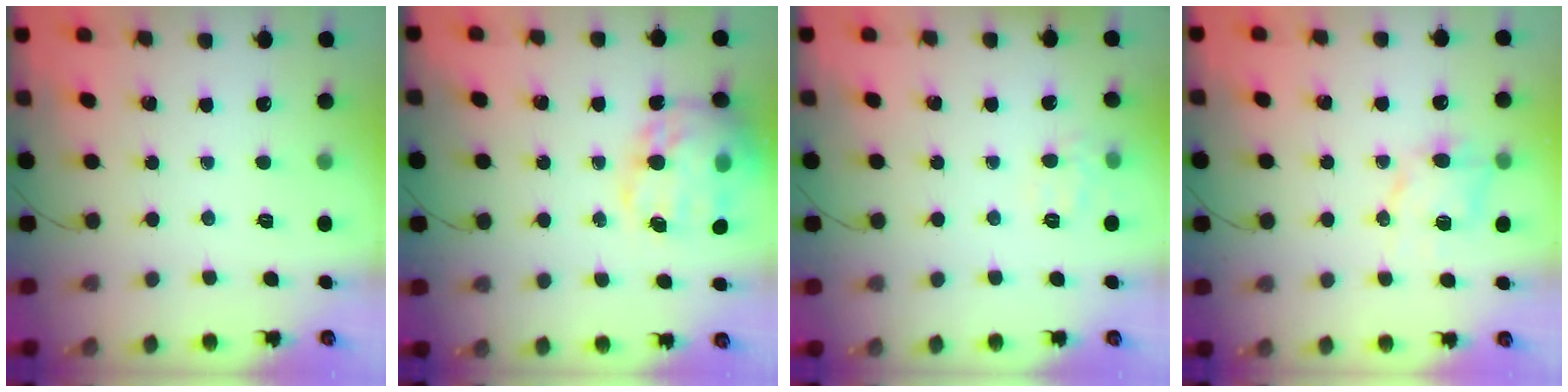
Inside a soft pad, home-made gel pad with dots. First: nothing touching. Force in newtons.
{"total": 23.1, "press": 22.8, "slide": 3.7}
{"total": 4.3, "press": 4.1, "slide": 1.4}
{"total": 7.5, "press": 7.4, "slide": 1.1}